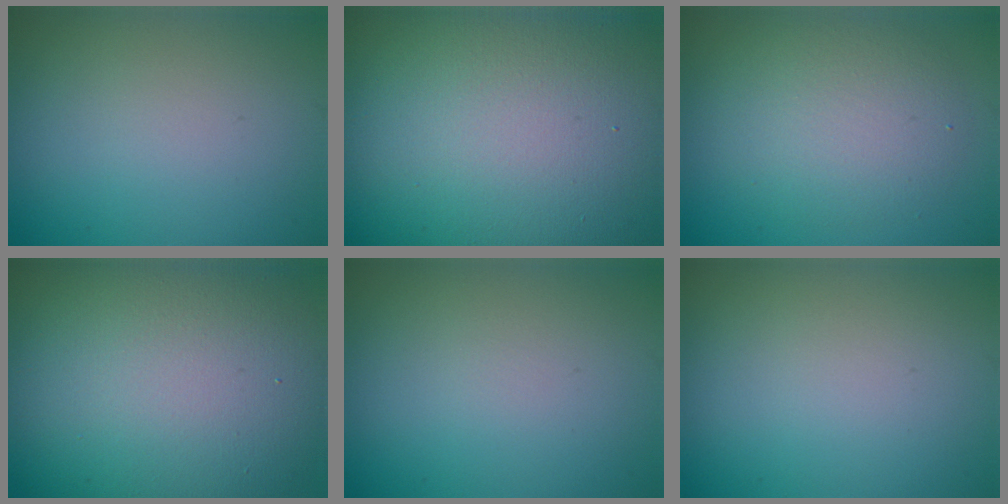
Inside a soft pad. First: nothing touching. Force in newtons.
{"total": 23.2, "press": 23.2, "slide": 1.1}
{"total": 4.4, "press": 4.4, "slide": 0.1}
{"total": 15.8, "press": 15.8, "slide": 1.3}
{"total": 0.0}
{"total": 0.0}